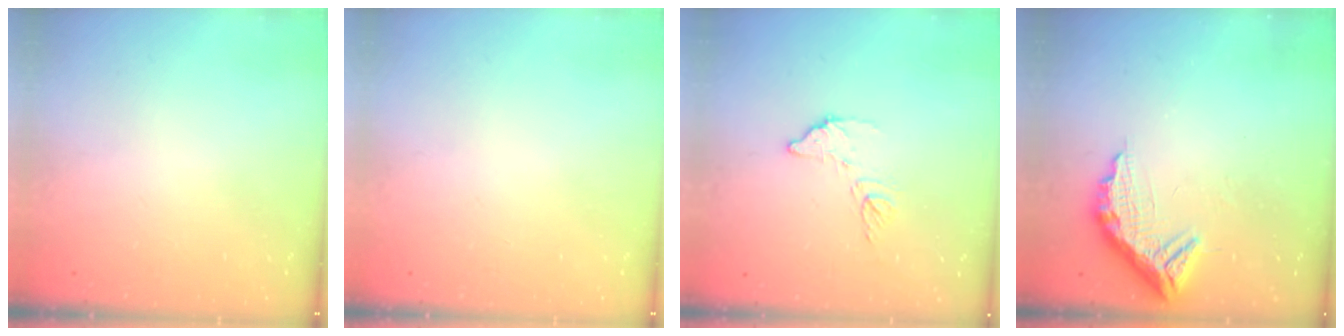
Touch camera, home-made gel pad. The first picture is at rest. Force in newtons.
{"total": 0.0}
{"total": 7.5, "press": 7.5, "slide": 0.4}
{"total": 11.3, "press": 11.3, "slide": 1.0}